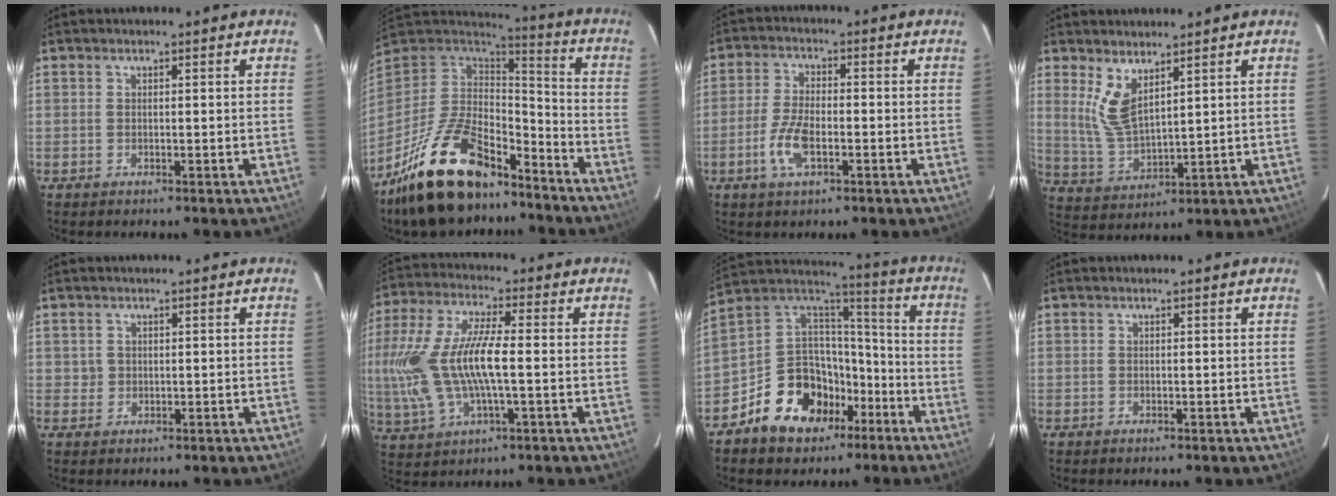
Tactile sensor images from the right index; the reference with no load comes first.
{"total": 24.0, "force": [-16.7, 10.1, 13.9], "torque": [-0.278, -0.009, -0.276]}
{"total": 6.8, "force": [-2.6, 2.9, 5.6], "torque": [-0.123, 0.001, -0.051]}
{"total": 7.2, "force": [4.0, 2.7, 5.3], "torque": [-0.110, -0.007, 0.091]}
{"total": 1.2, "force": [0.3, 1.2, -0.1], "torque": [0.008, 0.006, 0.006]}
{"total": 17.8, "force": [-1.3, 6.5, 16.5], "torque": [-0.337, -0.005, -0.020]}
{"total": 16.9, "force": [-9.0, 11.9, 7.9], "torque": [-0.177, 0.044, -0.137]}
{"total": 0.0}